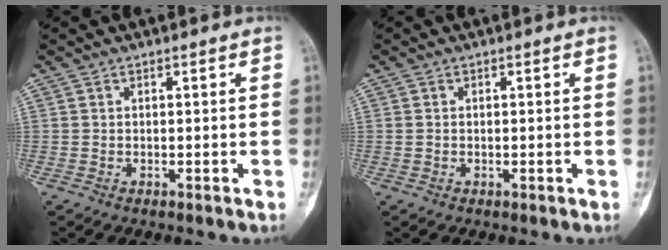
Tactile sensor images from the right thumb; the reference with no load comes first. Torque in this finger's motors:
{"motor_torque": [-0.50, 0.00, -0.09, -0.13, -0.02]}